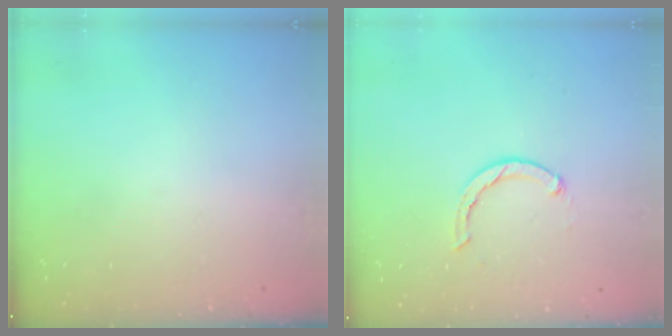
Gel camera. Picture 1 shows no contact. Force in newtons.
{"total": 1.9, "press": 1.9, "slide": 0.3}